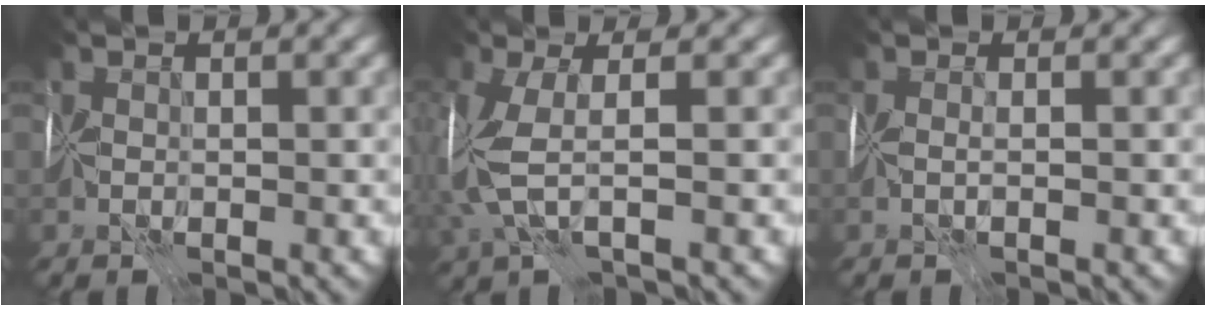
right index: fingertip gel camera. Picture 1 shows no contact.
{"total": 4.5, "force": [-0.1, 1.6, 4.2], "torque": [-0.112, 0.004, -0.005]}
{"total": 0.9, "force": [0.0, 0.1, 0.9], "torque": [-0.013, -0.005, 0.003]}